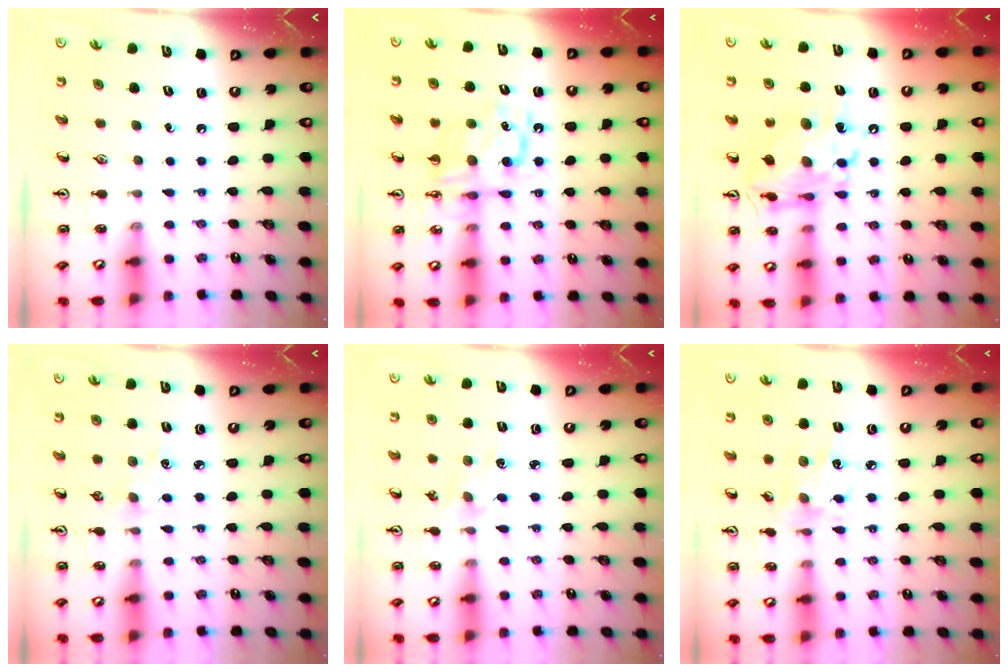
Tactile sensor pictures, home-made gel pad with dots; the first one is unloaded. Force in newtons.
{"total": 10.7, "press": 10.7, "slide": 0.4}
{"total": 13.6, "press": 13.5, "slide": 1.4}
{"total": 1.7, "press": 1.7, "slide": 0.3}
{"total": 1.3, "press": 1.3, "slide": 0.2}
{"total": 5.3, "press": 5.1, "slide": 1.4}